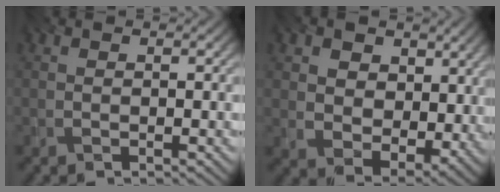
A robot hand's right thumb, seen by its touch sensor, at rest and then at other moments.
{"total": 9.6, "force": [3.8, 6.8, 5.6], "torque": [-0.126, -0.007, 0.051]}